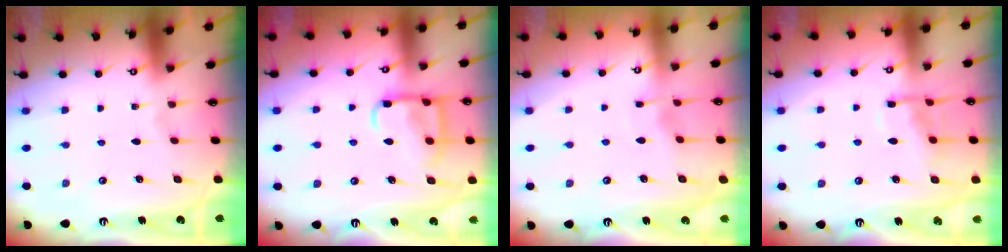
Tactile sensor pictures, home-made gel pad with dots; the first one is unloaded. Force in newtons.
{"total": 12.0, "press": 12.0, "slide": 1.1}
{"total": 3.2, "press": 3.1, "slide": 0.4}
{"total": 7.6, "press": 7.6, "slide": 0.3}